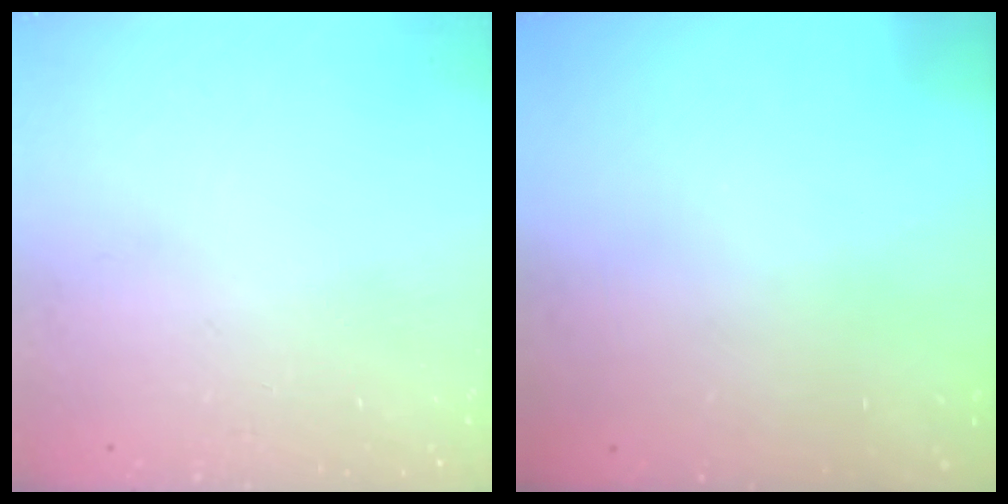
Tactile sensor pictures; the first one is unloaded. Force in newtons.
{"total": 3.0, "press": 3.0, "slide": 0.1}